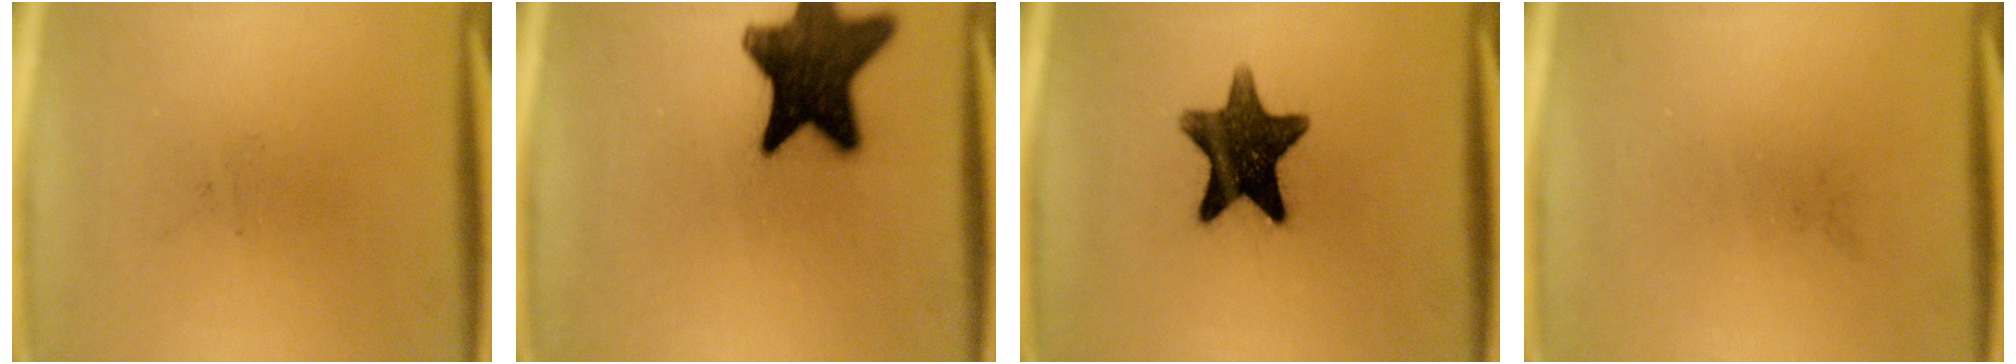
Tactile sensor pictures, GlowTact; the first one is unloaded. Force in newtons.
{"total": 16.3}
{"total": 13.1}
{"total": 0.0}